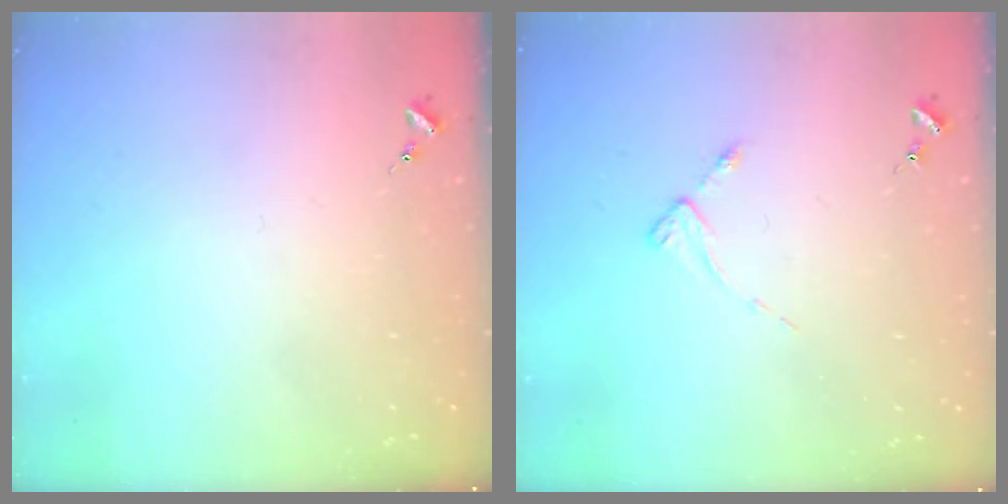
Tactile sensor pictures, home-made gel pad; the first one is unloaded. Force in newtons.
{"total": 2.8, "press": 2.8, "slide": 0.3}